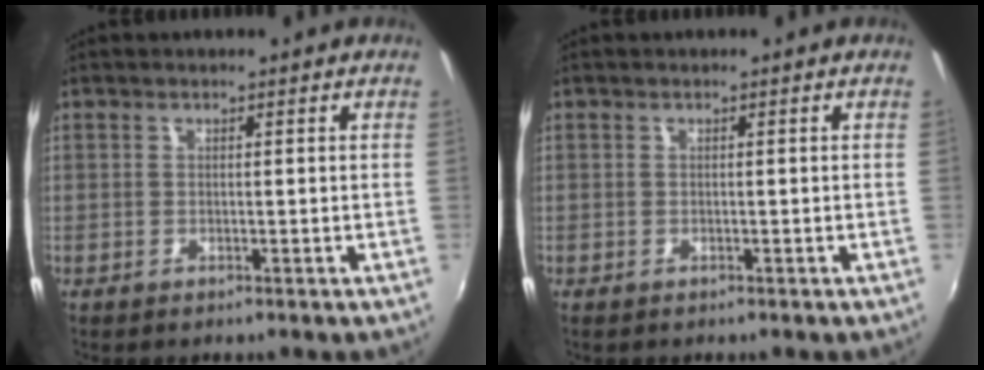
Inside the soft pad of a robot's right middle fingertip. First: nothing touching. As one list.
[{"total": 0.0}]